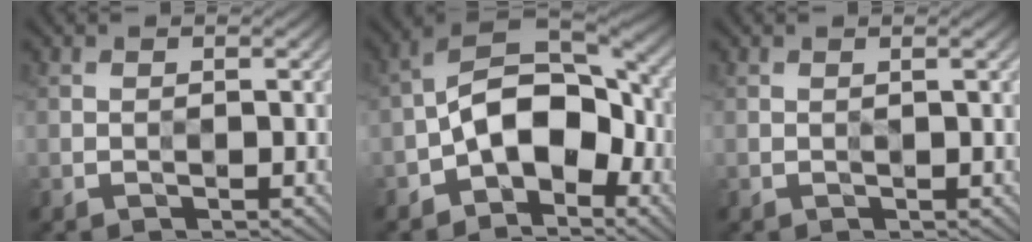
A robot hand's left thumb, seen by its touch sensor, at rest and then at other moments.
{"total": 11.3, "force": [-3.2, 6.9, 8.4], "torque": [-0.138, 0.006, -0.076]}
{"total": 0.8, "force": [0.3, -0.2, 0.7], "torque": [-0.015, 0.003, 0.004]}